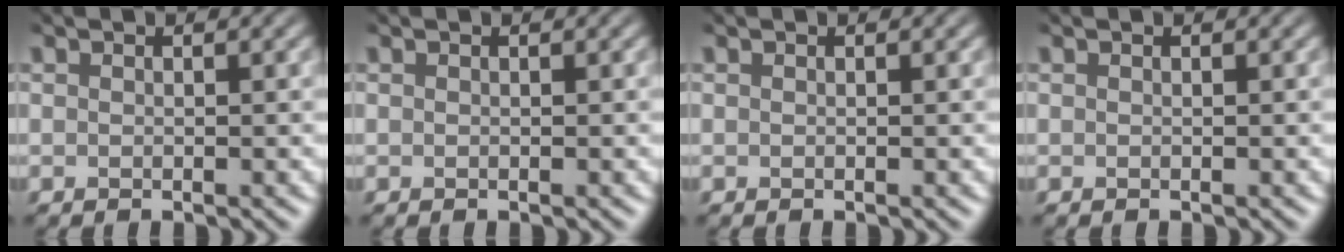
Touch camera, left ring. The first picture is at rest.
{"total": 0.0}
{"total": 0.0}
{"total": 0.0}